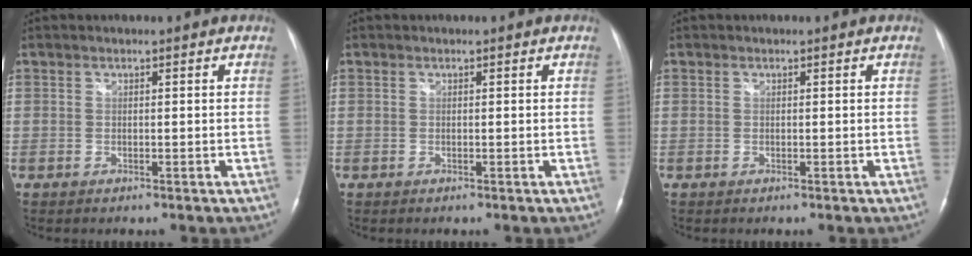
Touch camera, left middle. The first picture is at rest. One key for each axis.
{"total": 0.0}
{"total": 0.0}